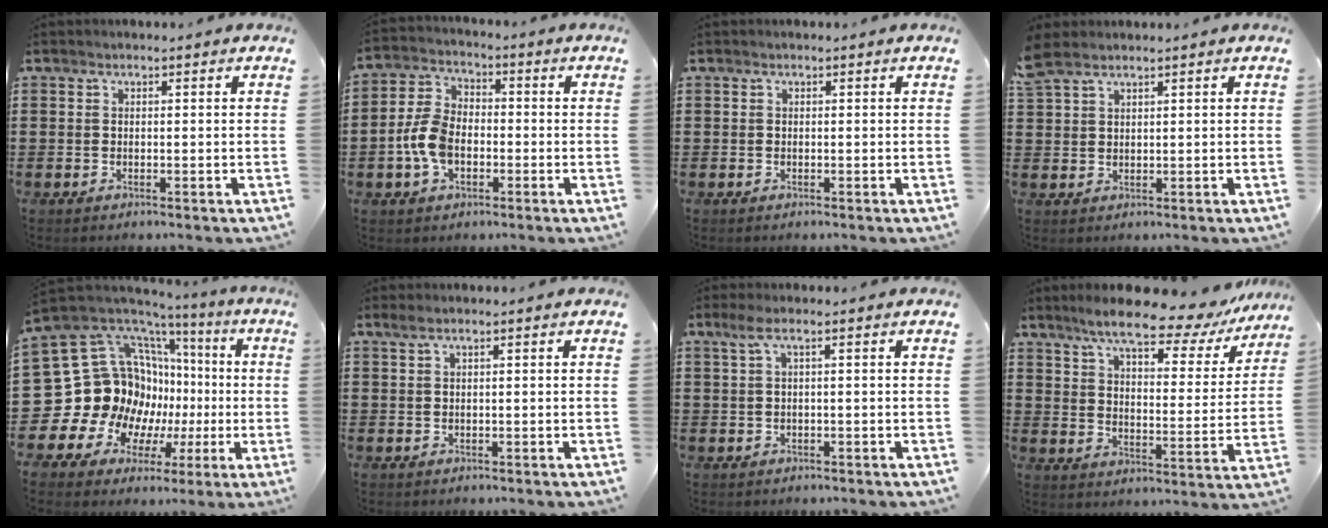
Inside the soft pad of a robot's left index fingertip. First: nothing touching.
{"total": 7.3, "force": [-1.9, 4.7, 5.3], "torque": [-0.141, 0.001, -0.045]}
{"total": 0.0}
{"total": 2.5, "force": [2.1, 0.9, 1.1], "torque": [-0.027, 0.004, 0.040]}
{"total": 19.1, "force": [-1.1, 16.8, 9.0], "torque": [-0.245, -0.038, 0.026]}
{"total": 0.9, "force": [0.4, 0.0, 0.9], "torque": [-0.016, -0.002, 0.007]}
{"total": 2.1, "force": [0.1, 0.2, 2.1], "torque": [-0.047, -0.001, -0.002]}
{"total": 10.0, "force": [8.4, 1.0, 5.4], "torque": [-0.112, -0.044, 0.137]}